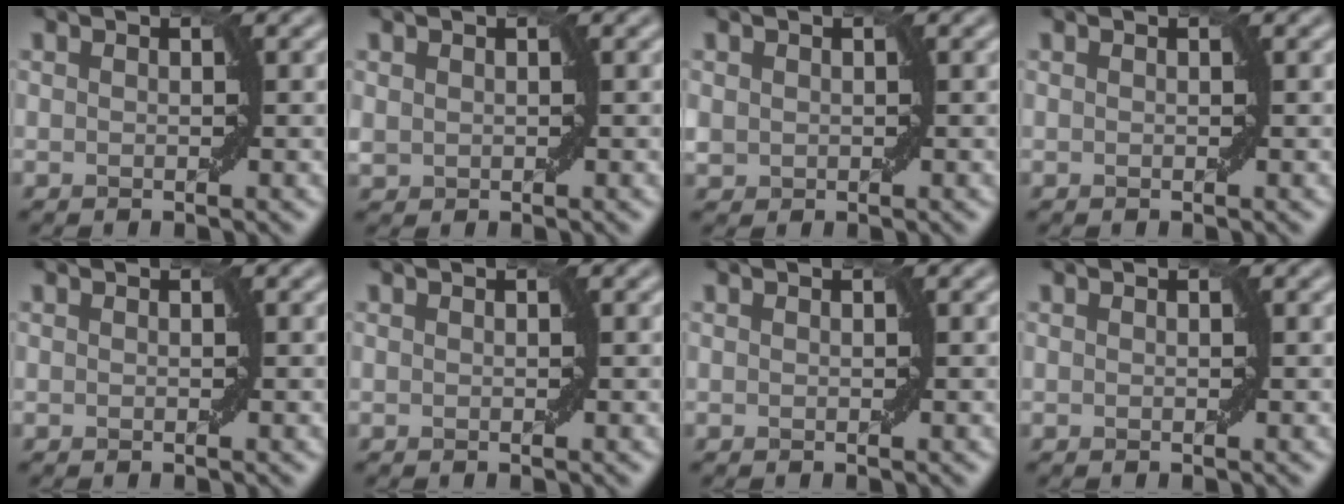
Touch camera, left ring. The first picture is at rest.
{"total": 0.7, "force": [0.4, 0.6, 0.3], "torque": [-0.005, 0.002, 0.010]}
{"total": 1.0, "force": [0.2, 0.9, 0.3], "torque": [-0.005, 0.001, 0.005]}
{"total": 0.0}
{"total": 0.0}
{"total": 0.0}
{"total": 0.0}
{"total": 0.0}